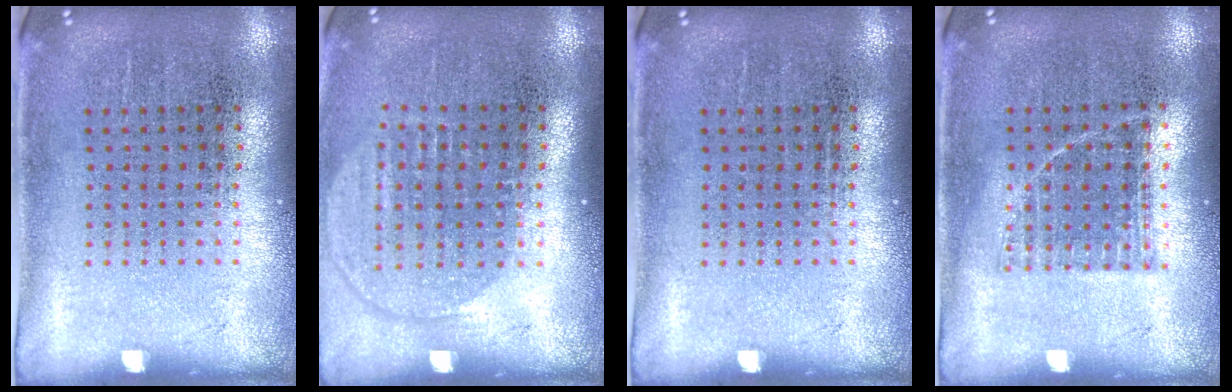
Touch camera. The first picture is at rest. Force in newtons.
{"total": 1.5, "press": 1.3, "slide": 0.7}
{"total": 0.0}
{"total": 0.8, "press": 0.7, "slide": 0.3}